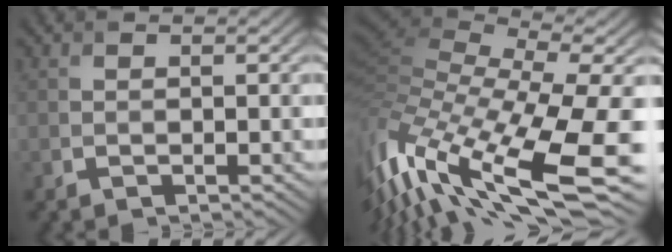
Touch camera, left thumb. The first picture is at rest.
{"total": 18.0, "force": [-3.2, 6.6, 16.5], "torque": [-0.337, -0.026, -0.047]}